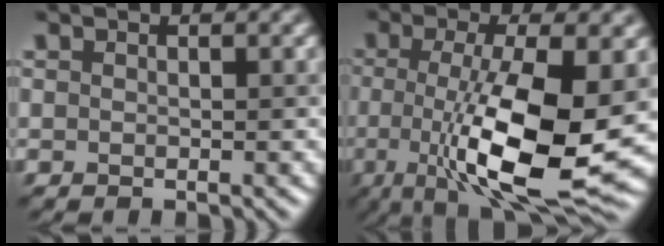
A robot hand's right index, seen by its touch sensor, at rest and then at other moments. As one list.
[{"total": 11.6, "force": [-1.9, 3.5, 10.9], "torque": [-0.187, -0.017, -0.027]}]